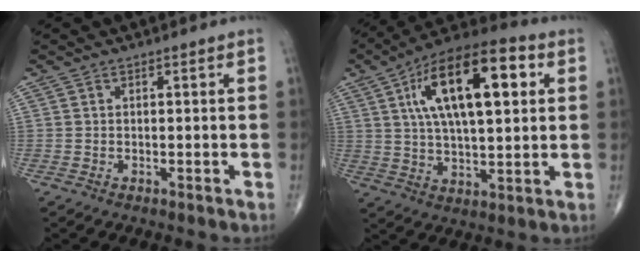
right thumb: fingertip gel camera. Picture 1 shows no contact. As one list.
[{"total": 20.5, "force": [6.0, 8.5, 17.7], "torque": [-0.282, 0.011, 0.091]}]